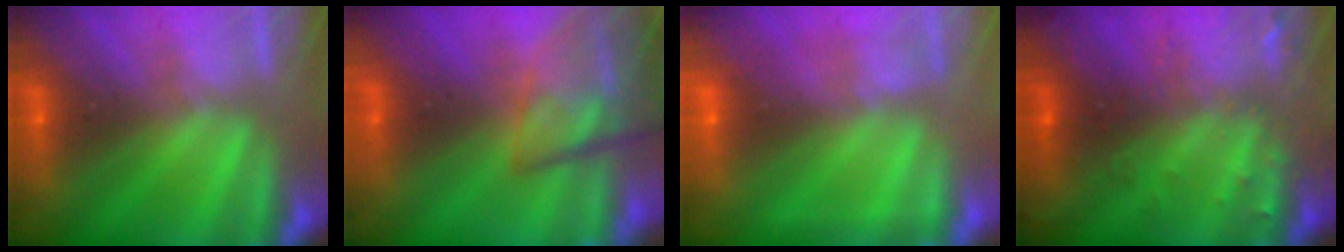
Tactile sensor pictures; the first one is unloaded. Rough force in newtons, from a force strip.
{"total": 9.0}
{"total": 2.2}
{"total": 2.9}